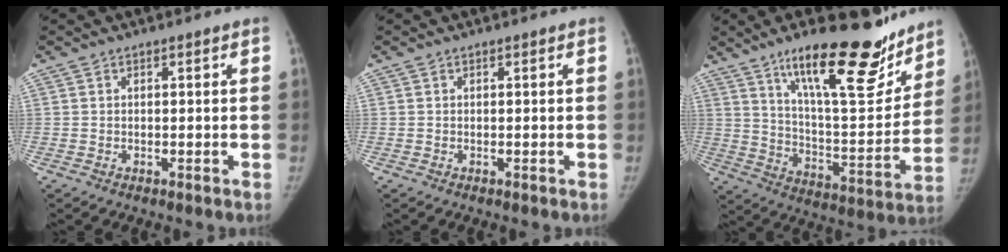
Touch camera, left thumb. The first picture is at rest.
{"total": 0.0}
{"total": 24.8, "force": [16.8, 7.4, 16.7], "torque": [-0.206, -0.088, 0.266]}